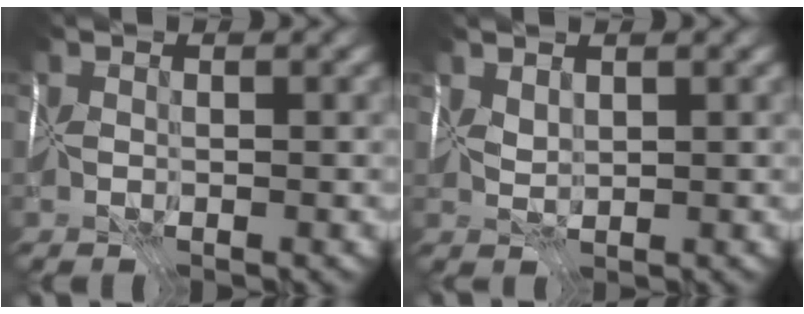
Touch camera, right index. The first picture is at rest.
{"total": 1.5, "force": [1.1, -0.9, -0.4], "torque": [0.009, 0.002, 0.028]}